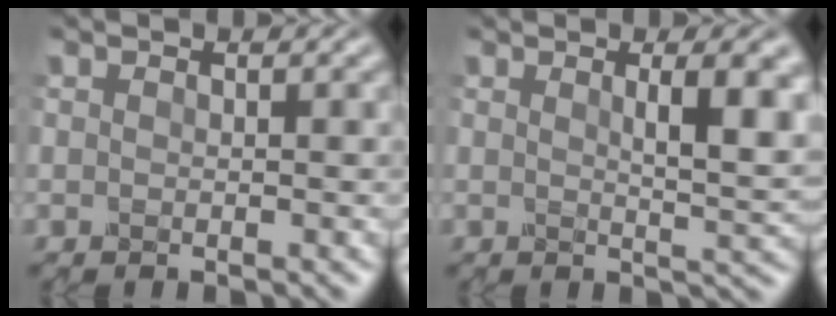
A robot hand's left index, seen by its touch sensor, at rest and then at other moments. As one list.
[{"total": 5.5, "force": [1.5, 1.5, 5.1], "torque": [-0.057, 0.002, 0.022]}]